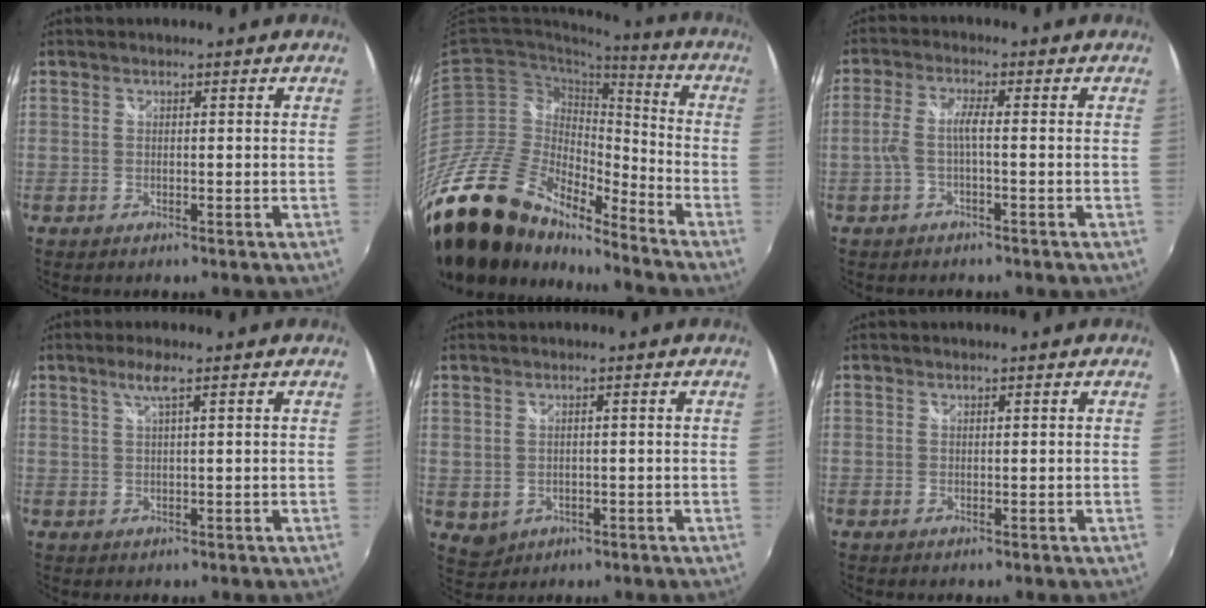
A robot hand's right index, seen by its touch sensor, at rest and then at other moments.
{"total": 26.3, "force": [-20.8, 10.2, 12.4], "torque": [-0.244, -0.020, -0.380]}
{"total": 3.8, "force": [-1.2, 0.4, 3.6], "torque": [-0.079, 0.004, -0.021]}
{"total": 2.4, "force": [1.3, -0.4, 2.0], "torque": [-0.040, 0.001, 0.026]}
{"total": 4.5, "force": [0.2, 3.9, 2.2], "torque": [-0.047, -0.006, 0.018]}
{"total": 0.0}